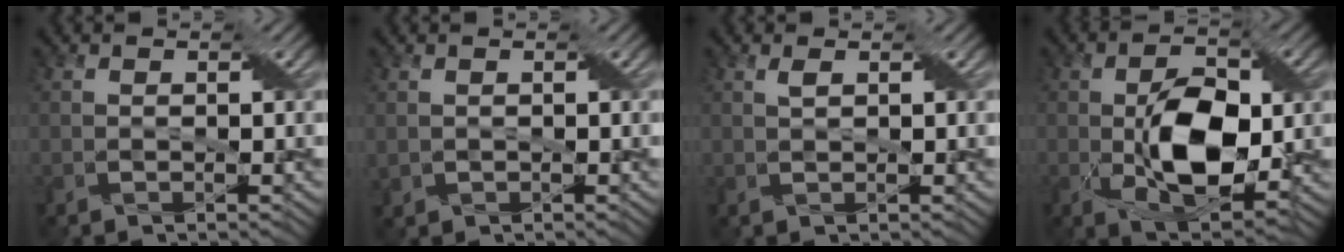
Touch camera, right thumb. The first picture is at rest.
{"total": 0.9, "force": [0.0, 0.8, 0.3], "torque": [-0.013, -0.004, 0.002]}
{"total": 0.9, "force": [0.6, 0.2, 0.7], "torque": [-0.021, 0.004, 0.010]}
{"total": 10.4, "force": [-0.7, 5.5, 8.8], "torque": [-0.158, -0.005, -0.007]}